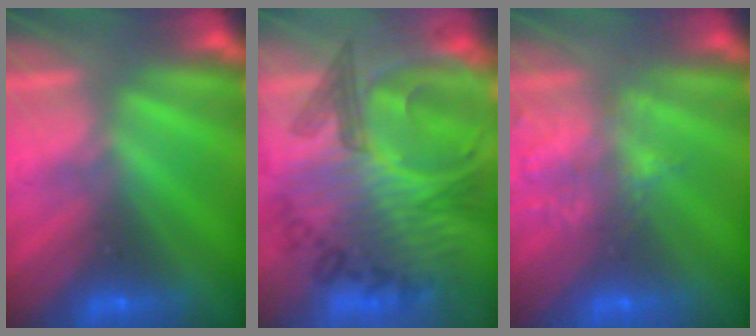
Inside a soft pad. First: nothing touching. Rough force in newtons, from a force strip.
{"total": 6.5}
{"total": 1.7}